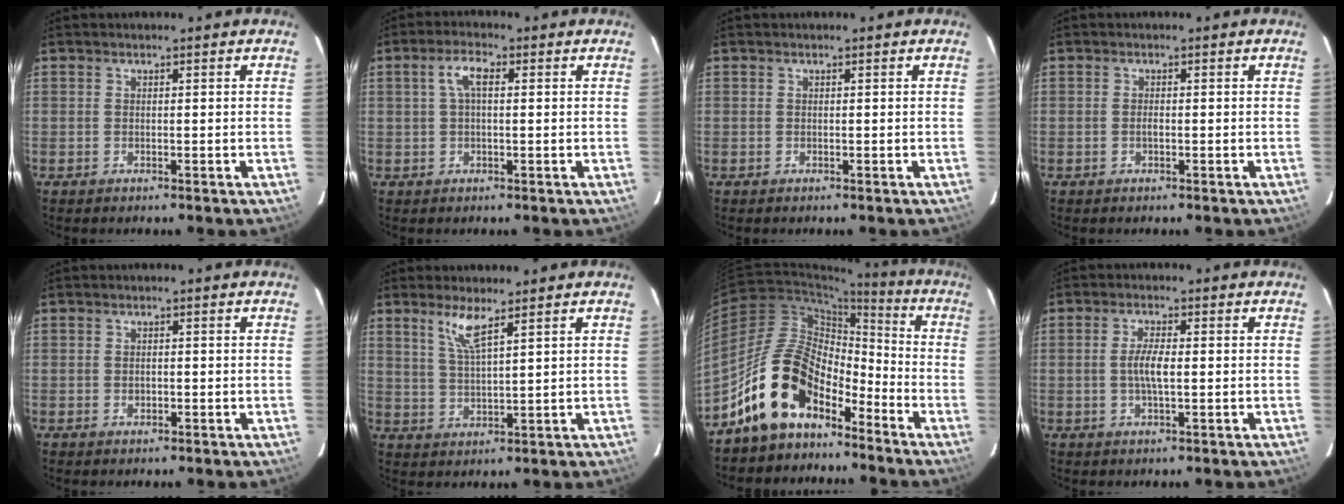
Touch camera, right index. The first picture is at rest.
{"total": 3.9, "force": [0.8, 1.4, 3.5], "torque": [-0.070, 0.012, 0.016]}
{"total": 0.0}
{"total": 0.9, "force": [-0.3, 0.3, 0.7], "torque": [-0.013, 0.000, -0.006]}
{"total": 1.2, "force": [-0.4, 0.9, 0.7], "torque": [-0.012, 0.001, -0.006]}
{"total": 4.9, "force": [3.2, 0.3, 3.7], "torque": [-0.077, -0.005, 0.065]}
{"total": 14.8, "force": [-10.3, 7.5, 7.5], "torque": [-0.140, 0.024, -0.184]}
{"total": 3.9, "force": [-0.3, 0.9, 3.8], "torque": [-0.075, 0.002, -0.004]}